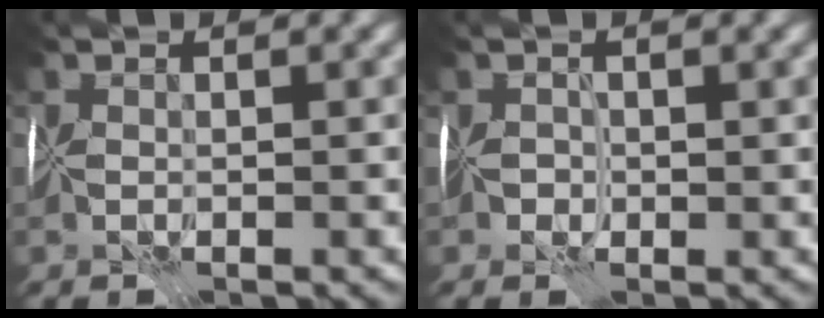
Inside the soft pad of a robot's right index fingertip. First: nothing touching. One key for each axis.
{"total": 0.8, "fx": 0.0, "fy": -0.2, "fz": -0.8, "tx": 0.023, "ty": 0.001, "tz": -0.002}